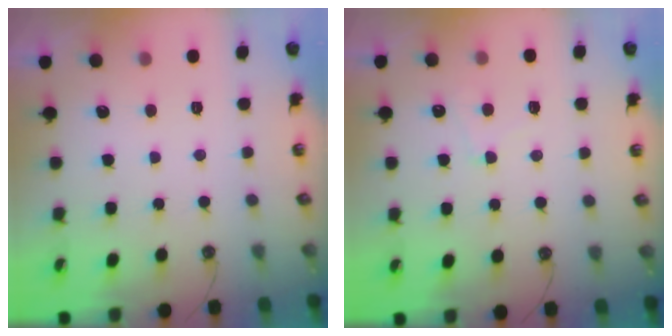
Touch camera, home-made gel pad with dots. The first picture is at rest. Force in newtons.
{"total": 1.0, "press": 0.9, "slide": 0.5}